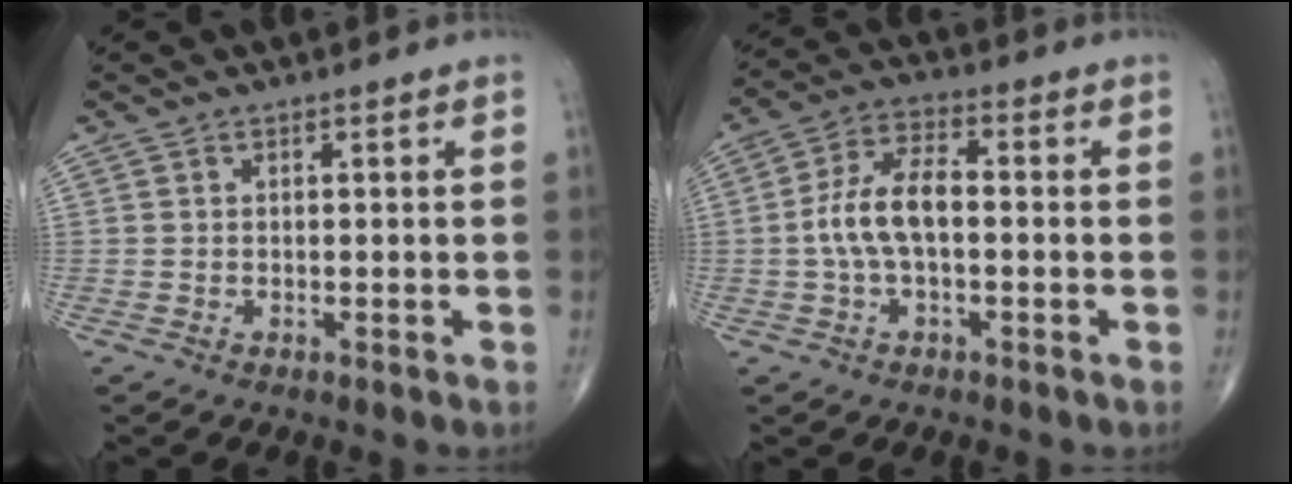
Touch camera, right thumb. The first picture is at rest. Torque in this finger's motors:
{"motor_torque": [0.09, 0.07, 0.84, -0.16, 0.24]}